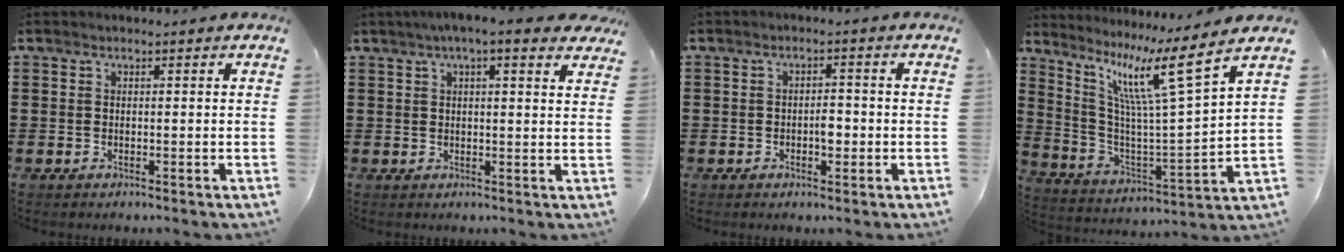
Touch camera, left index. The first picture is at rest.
{"total": 4.6, "force": [3.4, 0.9, 3.0], "torque": [-0.060, 0.001, 0.057]}
{"total": 2.3, "force": [-0.5, 1.1, 1.9], "torque": [-0.030, 0.001, -0.013]}
{"total": 11.6, "force": [7.1, -0.1, 9.2], "torque": [-0.202, -0.038, 0.105]}